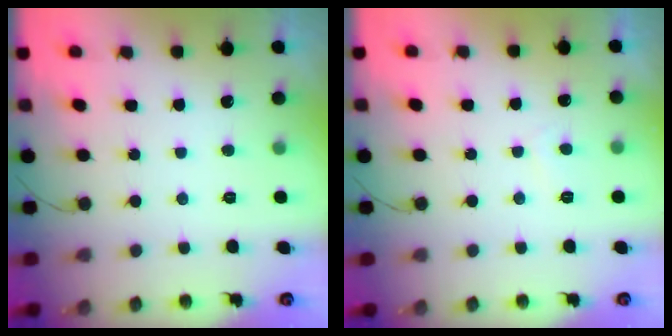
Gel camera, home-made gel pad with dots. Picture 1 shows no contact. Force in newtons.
{"total": 0.8, "press": 0.7, "slide": 0.4}